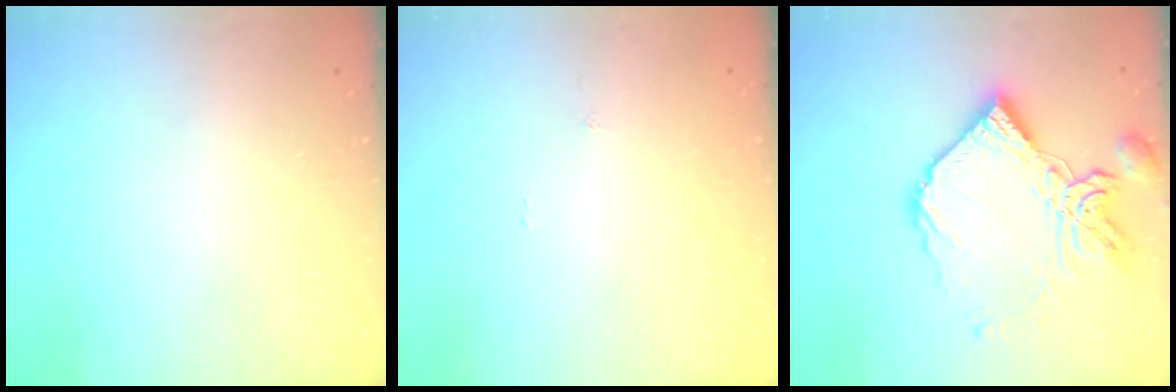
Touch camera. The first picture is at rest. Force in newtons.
{"total": 0.0}
{"total": 16.2, "press": 16.1, "slide": 1.8}